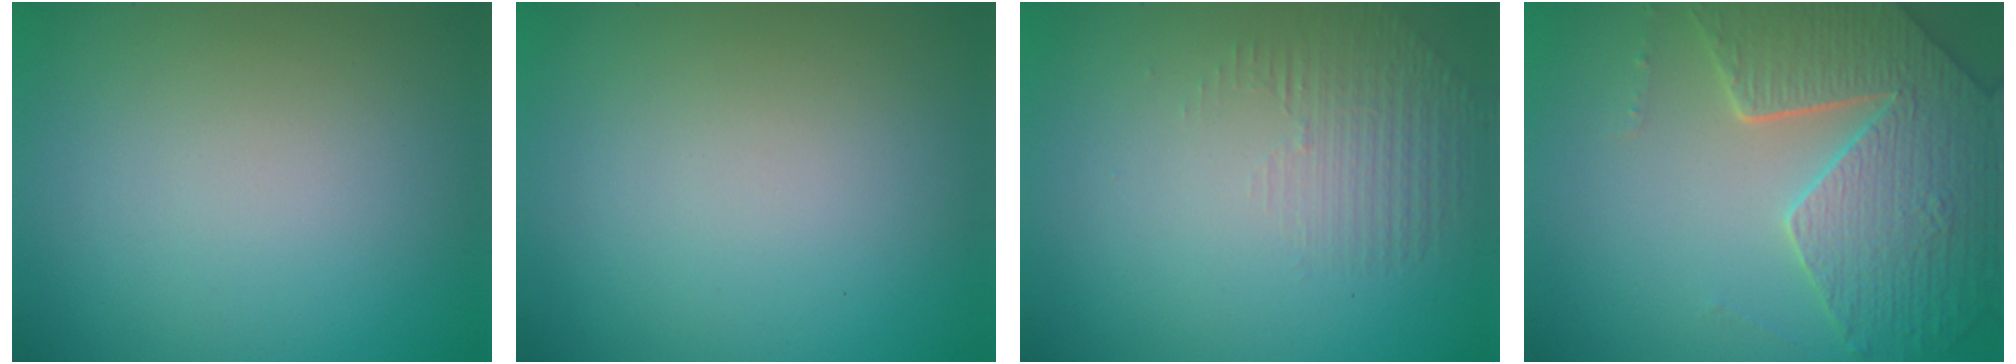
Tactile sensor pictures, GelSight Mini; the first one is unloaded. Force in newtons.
{"total": 0.0}
{"total": 1.4, "press": 0.3, "slide": 1.4}
{"total": 7.0, "press": 5.4, "slide": 4.5}